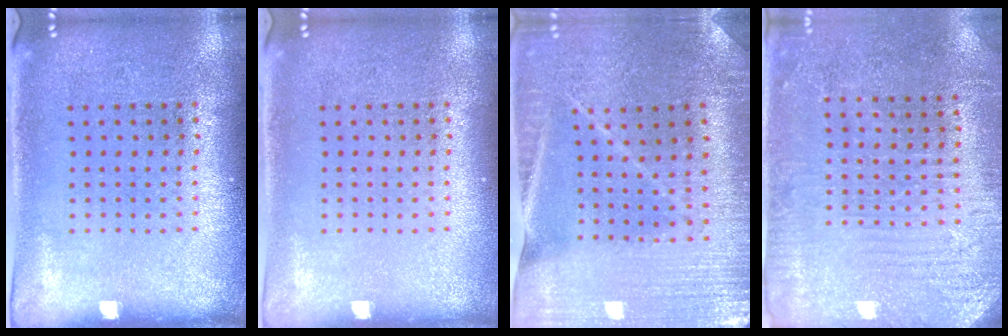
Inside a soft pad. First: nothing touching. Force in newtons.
{"total": 0.0}
{"total": 1.7, "press": 1.7, "slide": 0.1}
{"total": 2.9, "press": 2.7, "slide": 0.9}